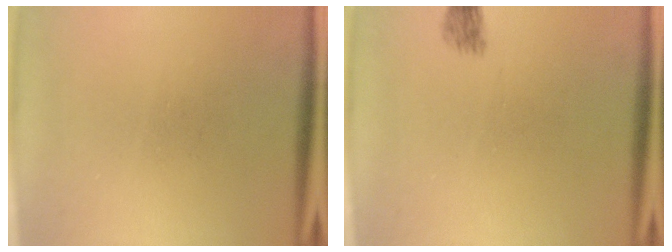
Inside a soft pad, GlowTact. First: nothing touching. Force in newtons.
{"total": 1.8}